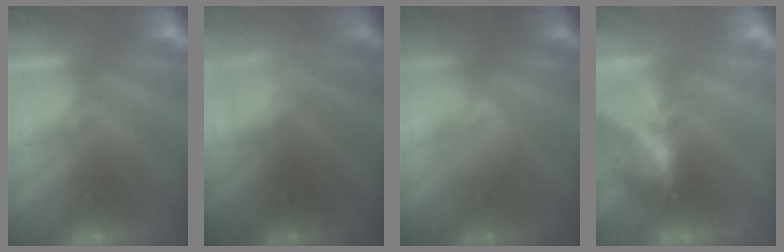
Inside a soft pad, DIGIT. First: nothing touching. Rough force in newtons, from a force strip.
{"total": 2.6}
{"total": 2.3}
{"total": 2.8}